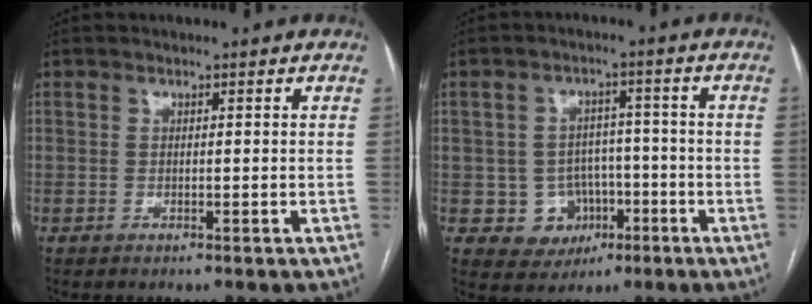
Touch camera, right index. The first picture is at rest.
{"total": 6.8, "force": [-2.0, 6.4, 1.2], "torque": [-0.010, 0.018, -0.020]}